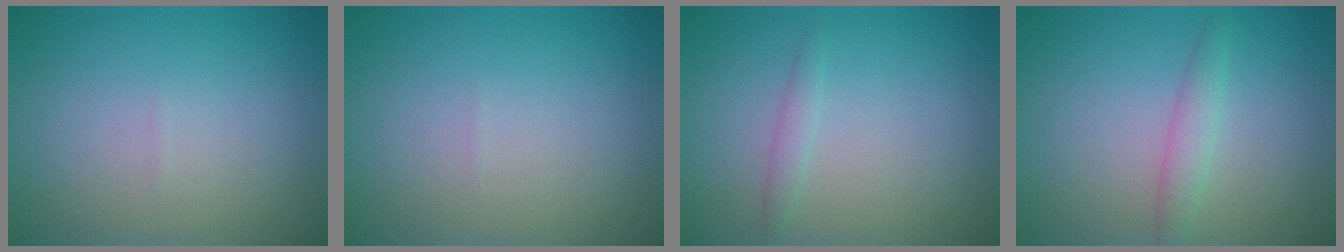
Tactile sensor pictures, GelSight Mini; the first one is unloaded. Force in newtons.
{"total": 0.0}
{"total": 1.0, "press": 1.0, "slide": 0.1}
{"total": 1.7, "press": 1.7, "slide": 0.0}